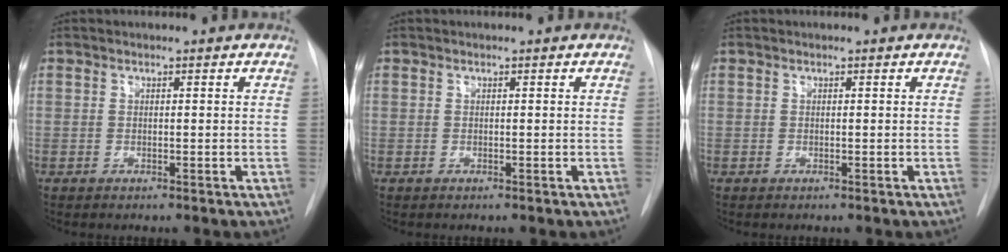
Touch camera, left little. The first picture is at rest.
{"total": 0.0}
{"total": 0.0}